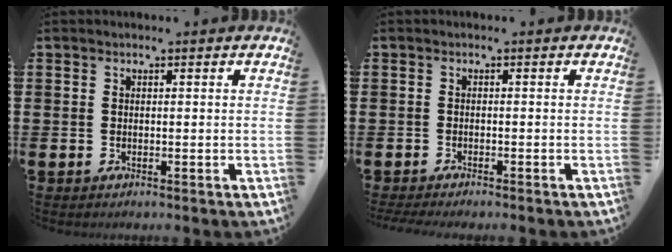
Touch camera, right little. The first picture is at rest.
{"total": 0.0}